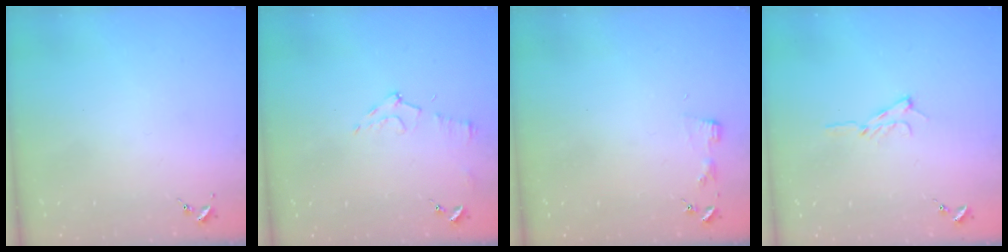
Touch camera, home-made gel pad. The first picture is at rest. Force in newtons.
{"total": 7.4, "press": 7.4, "slide": 0.7}
{"total": 2.9, "press": 2.9, "slide": 0.3}
{"total": 6.5, "press": 6.5, "slide": 0.8}